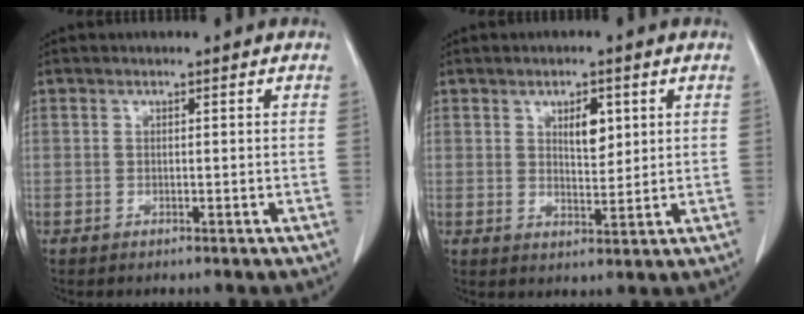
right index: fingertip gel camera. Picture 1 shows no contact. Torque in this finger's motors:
{"motor_torque": [0.28, -0.06, 0.13, 0.05]}